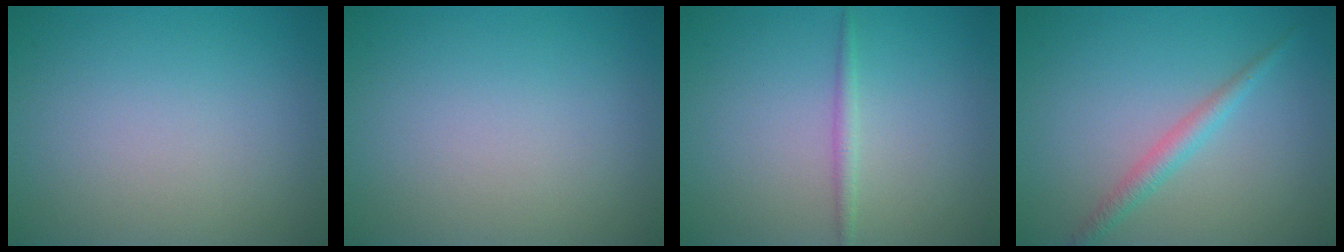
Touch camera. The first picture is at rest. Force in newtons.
{"total": 0.0}
{"total": 1.2, "press": 1.2, "slide": 0.0}
{"total": 1.9, "press": 1.9, "slide": 0.1}